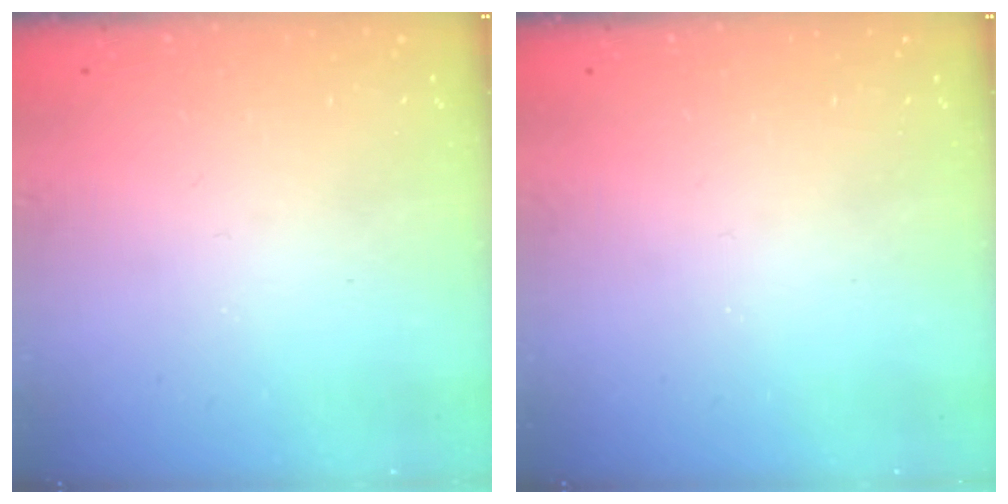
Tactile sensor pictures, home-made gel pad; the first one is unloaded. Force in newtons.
{"total": 0.0}